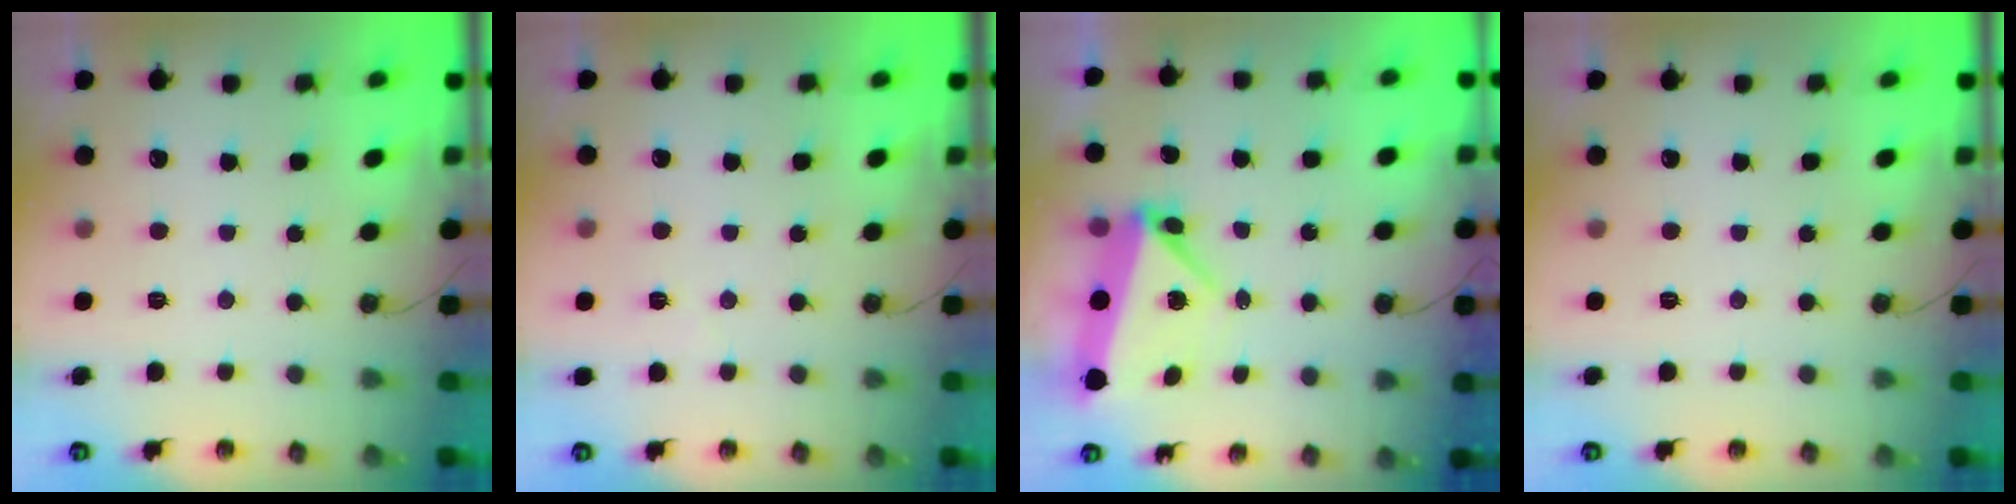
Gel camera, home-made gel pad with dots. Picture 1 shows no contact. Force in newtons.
{"total": 2.2, "press": 2.2, "slide": 0.7}
{"total": 5.5, "press": 5.1, "slide": 2.0}
{"total": 0.0}